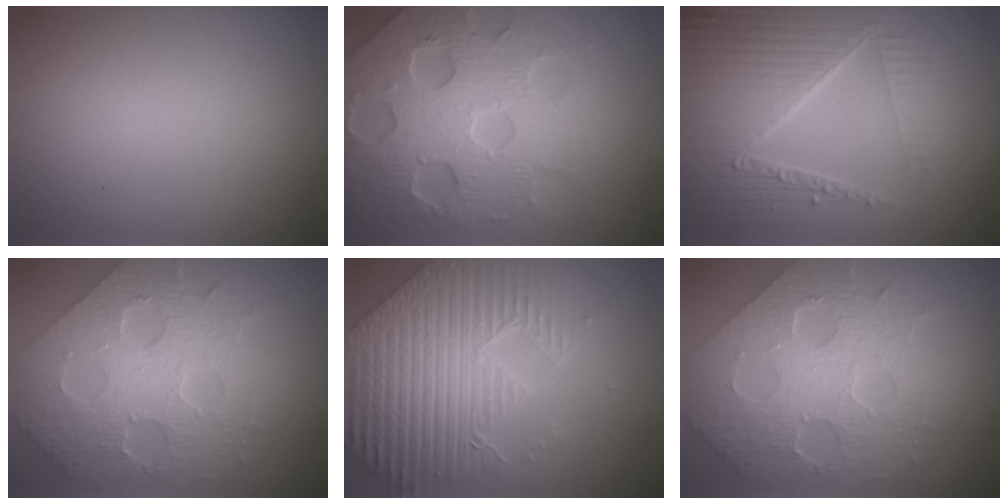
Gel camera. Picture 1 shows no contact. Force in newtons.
{"total": 7.3, "press": 7.2, "slide": 1.5}
{"total": 6.2, "press": 5.0, "slide": 3.7}
{"total": 8.7, "press": 6.4, "slide": 5.9}
{"total": 9.3, "press": 6.5, "slide": 6.6}
{"total": 8.7, "press": 6.4, "slide": 5.9}